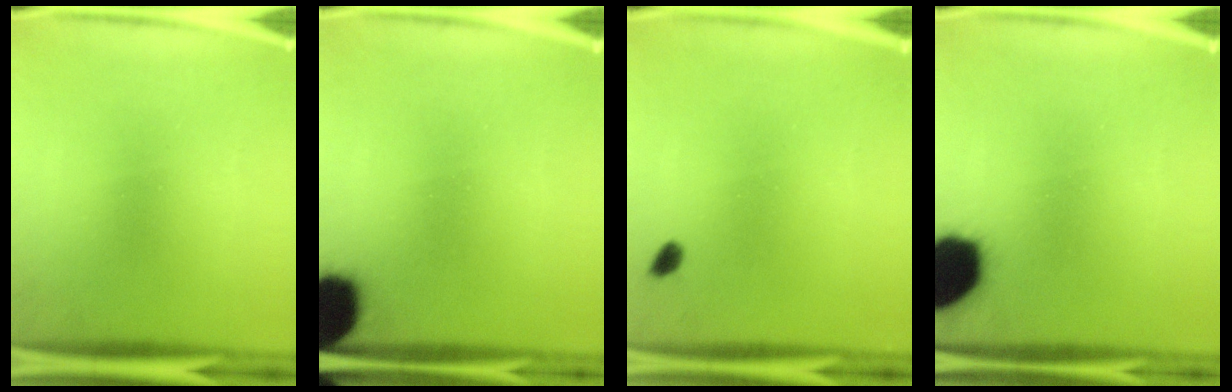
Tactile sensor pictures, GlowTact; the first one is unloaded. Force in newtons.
{"total": 18.9}
{"total": 1.3}
{"total": 18.6}